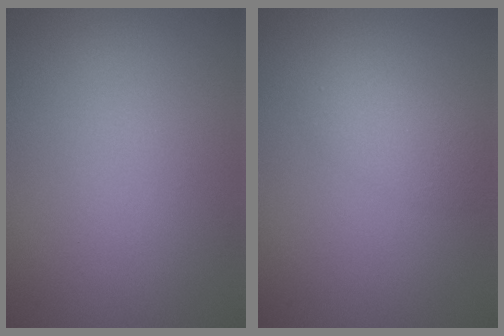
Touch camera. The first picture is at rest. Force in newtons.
{"total": 2.2, "press": 2.2, "slide": 0.2}